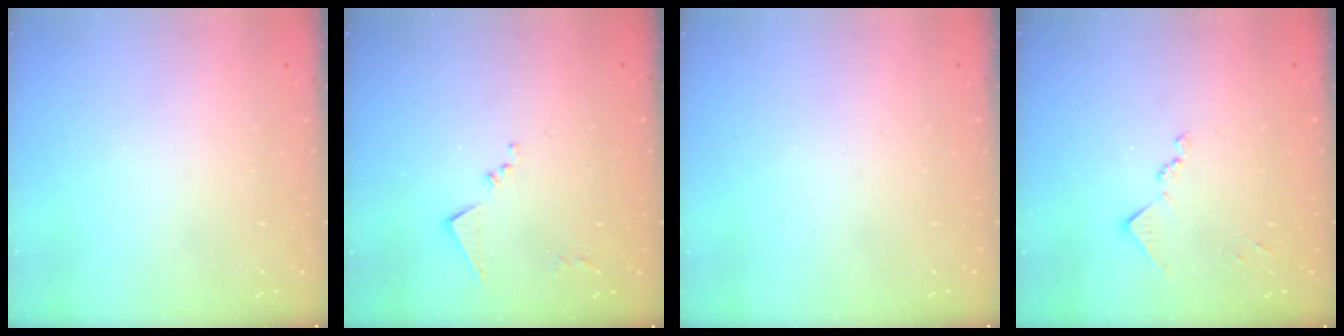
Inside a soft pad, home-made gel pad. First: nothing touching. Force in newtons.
{"total": 8.5, "press": 8.5, "slide": 0.4}
{"total": 0.0}
{"total": 8.9, "press": 8.9, "slide": 0.5}